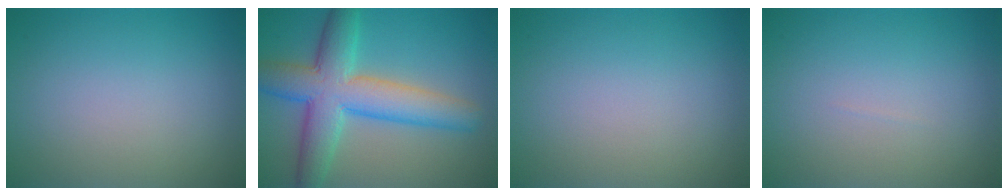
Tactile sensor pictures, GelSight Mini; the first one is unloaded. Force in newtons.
{"total": 8.6, "press": 8.6, "slide": 0.2}
{"total": 0.0}
{"total": 0.0}